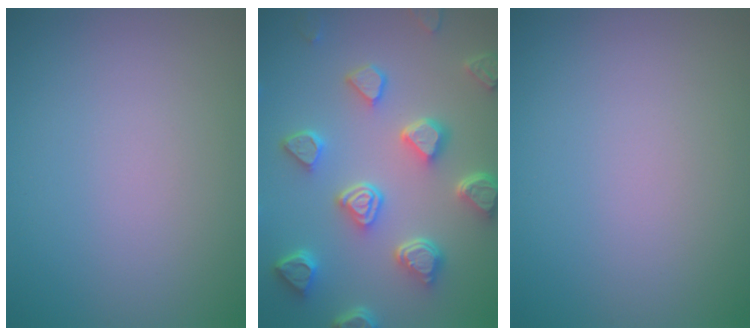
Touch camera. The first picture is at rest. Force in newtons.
{"total": 6.7, "press": 5.3, "slide": 4.1}
{"total": 0.0}